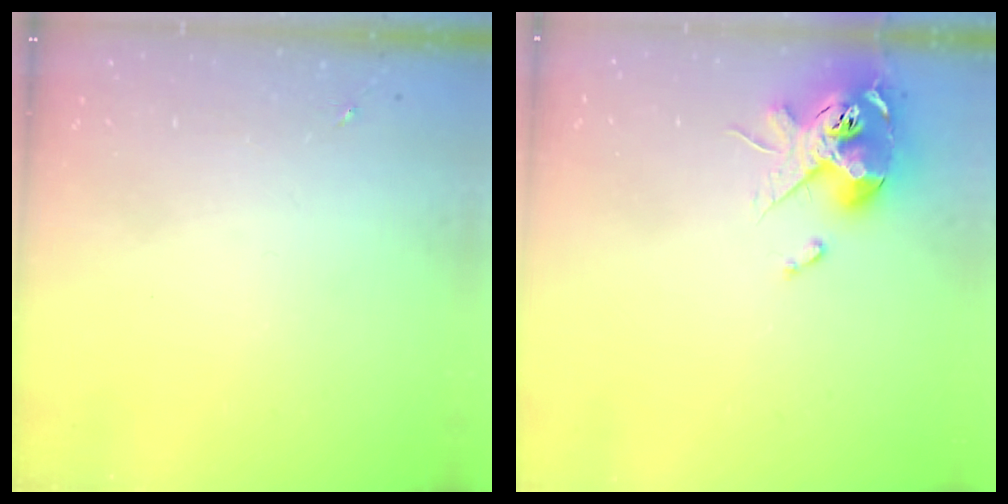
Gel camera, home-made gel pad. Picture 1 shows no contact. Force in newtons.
{"total": 13.4, "press": 13.3, "slide": 1.4}